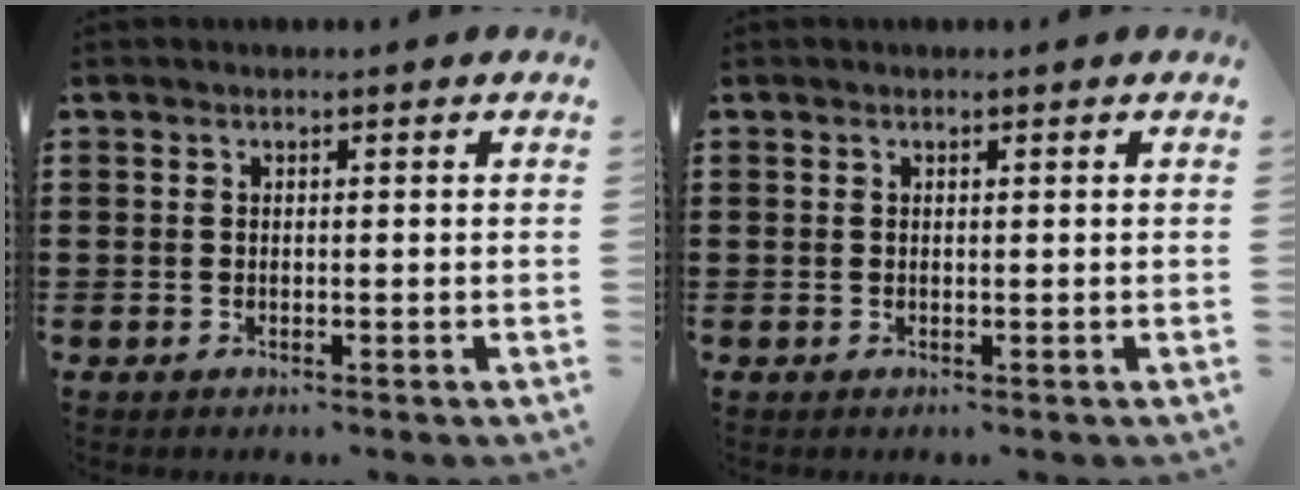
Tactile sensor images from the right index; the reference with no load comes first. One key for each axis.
{"total": 0.0}